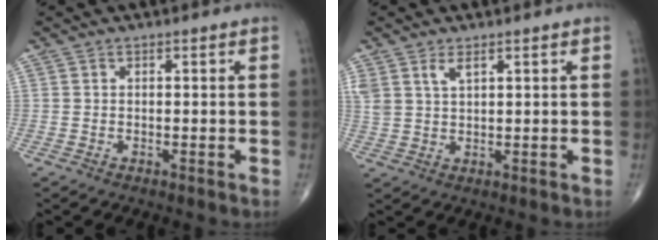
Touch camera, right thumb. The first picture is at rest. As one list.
[{"total": 3.8, "force": [2.3, 1.7, 2.5], "torque": [-0.050, -0.007, 0.051]}]